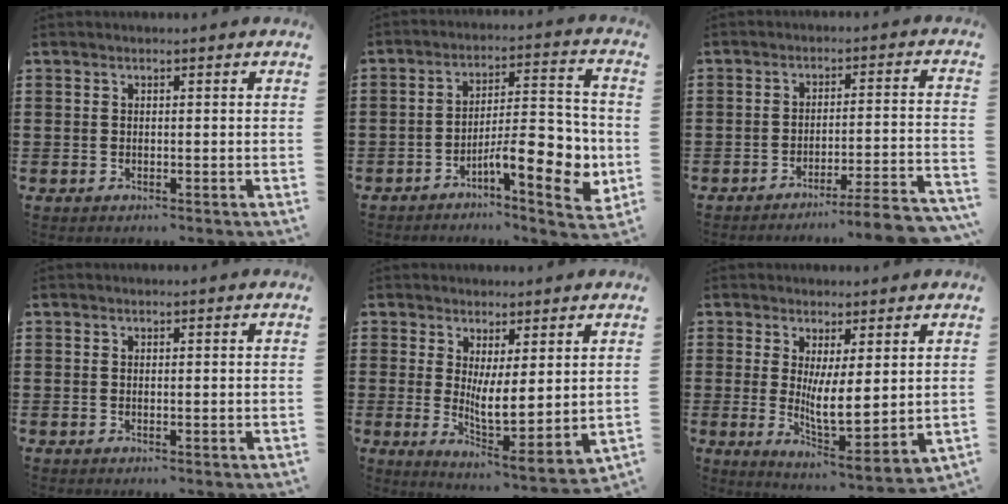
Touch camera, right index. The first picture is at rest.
{"total": 11.1, "force": [-4.5, 3.7, 9.4], "torque": [-0.118, 0.001, -0.078]}
{"total": 5.2, "force": [-4.5, -0.7, 2.4], "torque": [-0.037, -0.019, -0.090]}
{"total": 0.0}
{"total": 5.6, "force": [1.6, 1.3, 5.2], "torque": [-0.098, -0.022, 0.029]}
{"total": 6.7, "force": [1.4, 1.6, 6.3], "torque": [-0.123, -0.023, 0.024]}